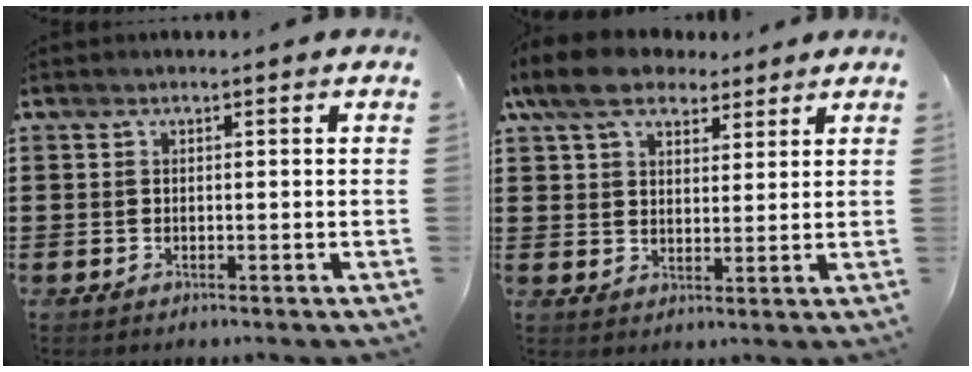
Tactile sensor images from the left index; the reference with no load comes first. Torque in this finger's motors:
{"motor_torque": [2.14, 0.00, 0.83, 0.21]}